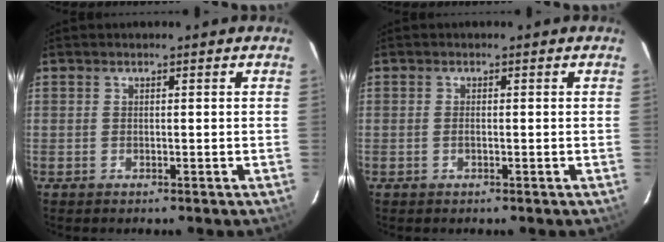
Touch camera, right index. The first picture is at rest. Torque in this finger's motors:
{"motor_torque": [-0.01, 0.08, 0.05, 0.00]}